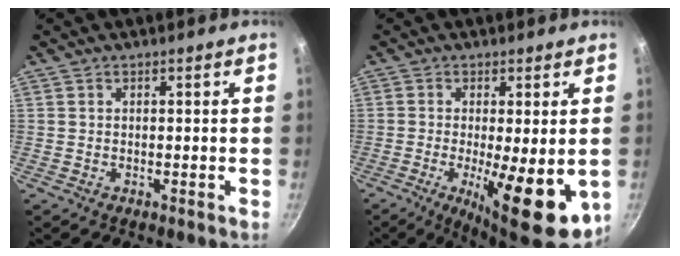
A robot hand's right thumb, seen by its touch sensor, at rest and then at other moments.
{"total": 13.7, "force": [-3.0, 4.0, 12.8], "torque": [-0.181, -0.014, -0.035]}